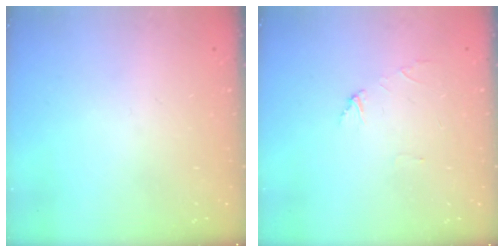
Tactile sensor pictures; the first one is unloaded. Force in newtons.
{"total": 2.7, "press": 2.7, "slide": 0.2}